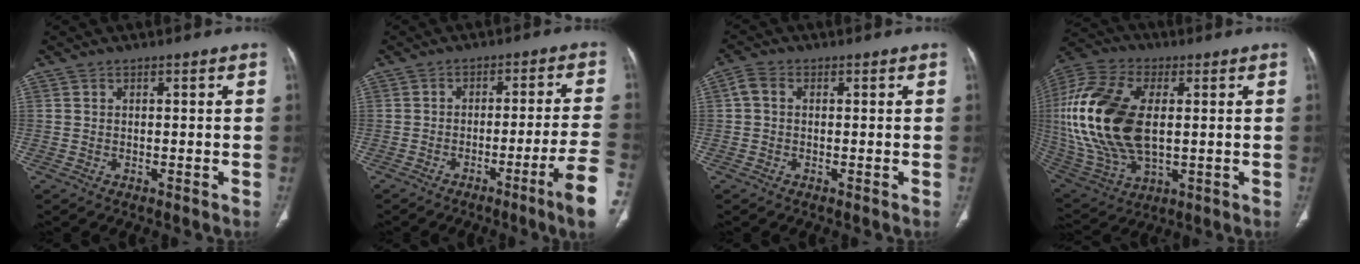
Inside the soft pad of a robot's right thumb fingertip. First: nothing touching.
{"total": 10.5, "force": [-5.2, -1.0, 9.0], "torque": [-0.132, 0.015, -0.077]}
{"total": 2.5, "force": [0.4, 1.8, 1.7], "torque": [-0.035, 0.007, 0.000]}
{"total": 23.9, "force": [2.1, 13.3, 19.7], "torque": [-0.430, -0.007, 0.043]}